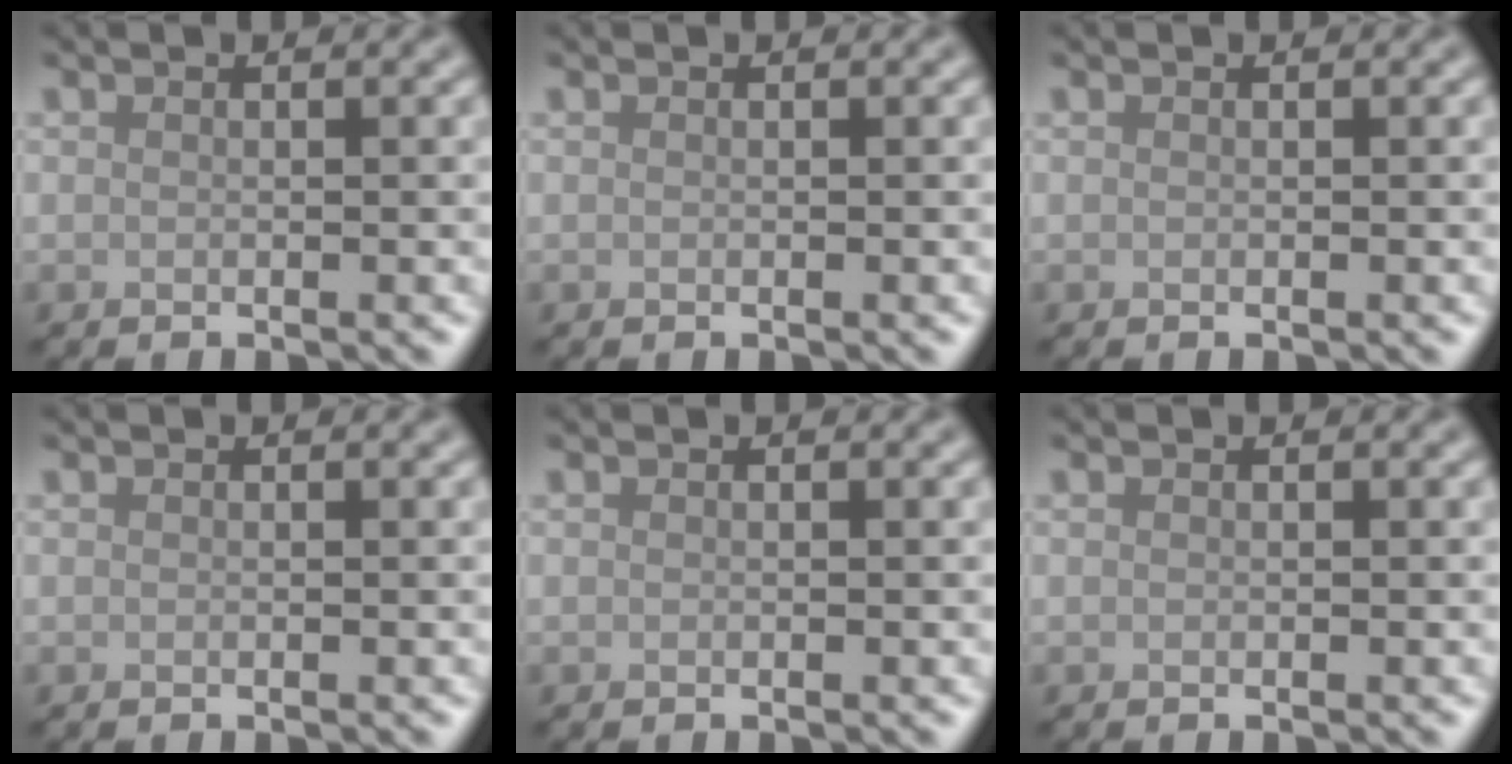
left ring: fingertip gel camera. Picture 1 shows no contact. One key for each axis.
{"total": 0.0}
{"total": 0.0}
{"total": 0.0}
{"total": 0.0}
{"total": 0.0}